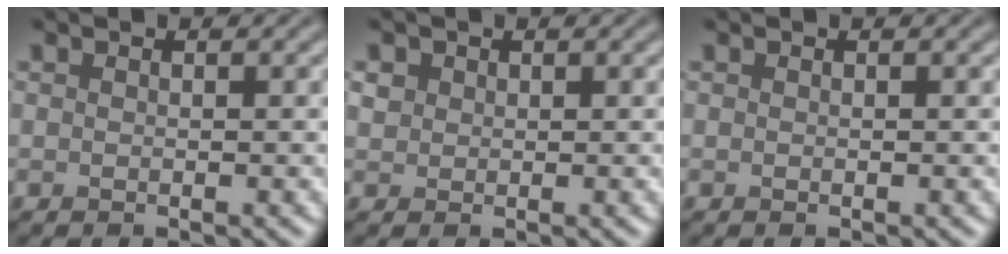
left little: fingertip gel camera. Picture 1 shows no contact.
{"total": 1.1, "force": [0.3, 1.0, 0.4], "torque": [-0.012, -0.004, 0.006]}
{"total": 0.0}